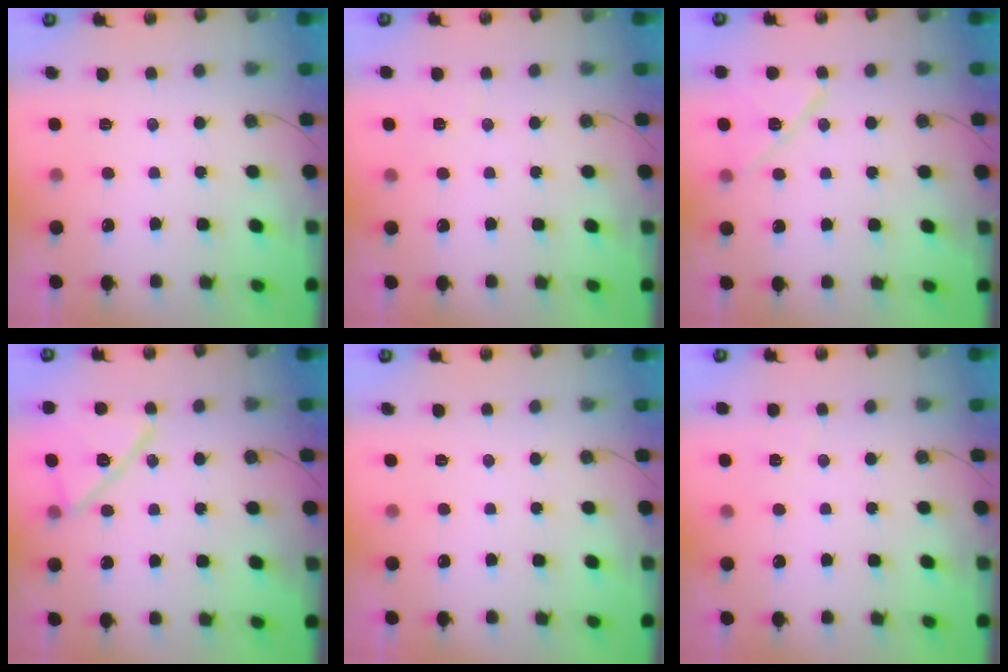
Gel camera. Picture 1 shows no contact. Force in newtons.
{"total": 2.9, "press": 2.7, "slide": 0.9}
{"total": 11.8, "press": 11.7, "slide": 1.7}
{"total": 14.7, "press": 14.6, "slide": 1.2}
{"total": 0.0}
{"total": 2.9, "press": 2.8, "slide": 0.7}